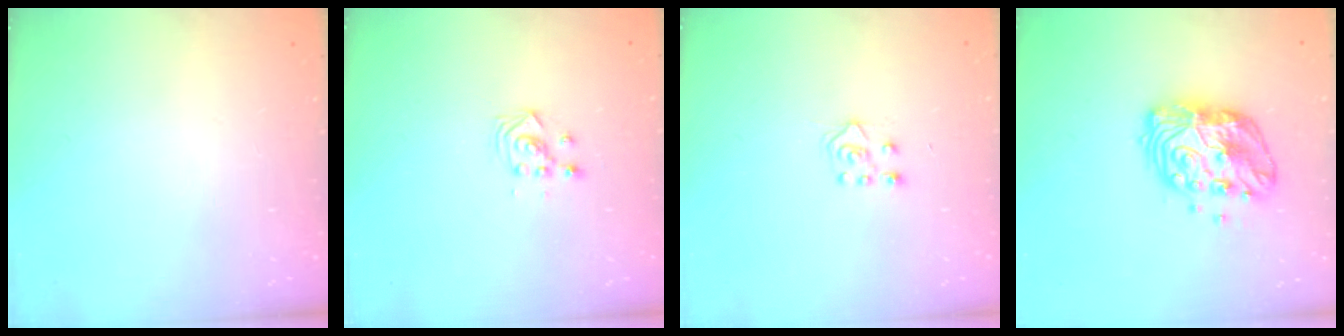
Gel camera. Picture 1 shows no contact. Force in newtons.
{"total": 2.9, "press": 2.9, "slide": 0.3}
{"total": 6.1, "press": 6.1, "slide": 0.5}
{"total": 12.3, "press": 12.3, "slide": 1.0}